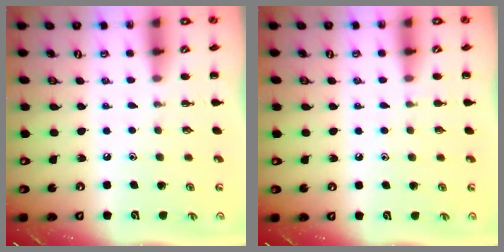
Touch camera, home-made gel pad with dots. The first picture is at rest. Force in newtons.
{"total": 4.5, "press": 4.3, "slide": 1.4}